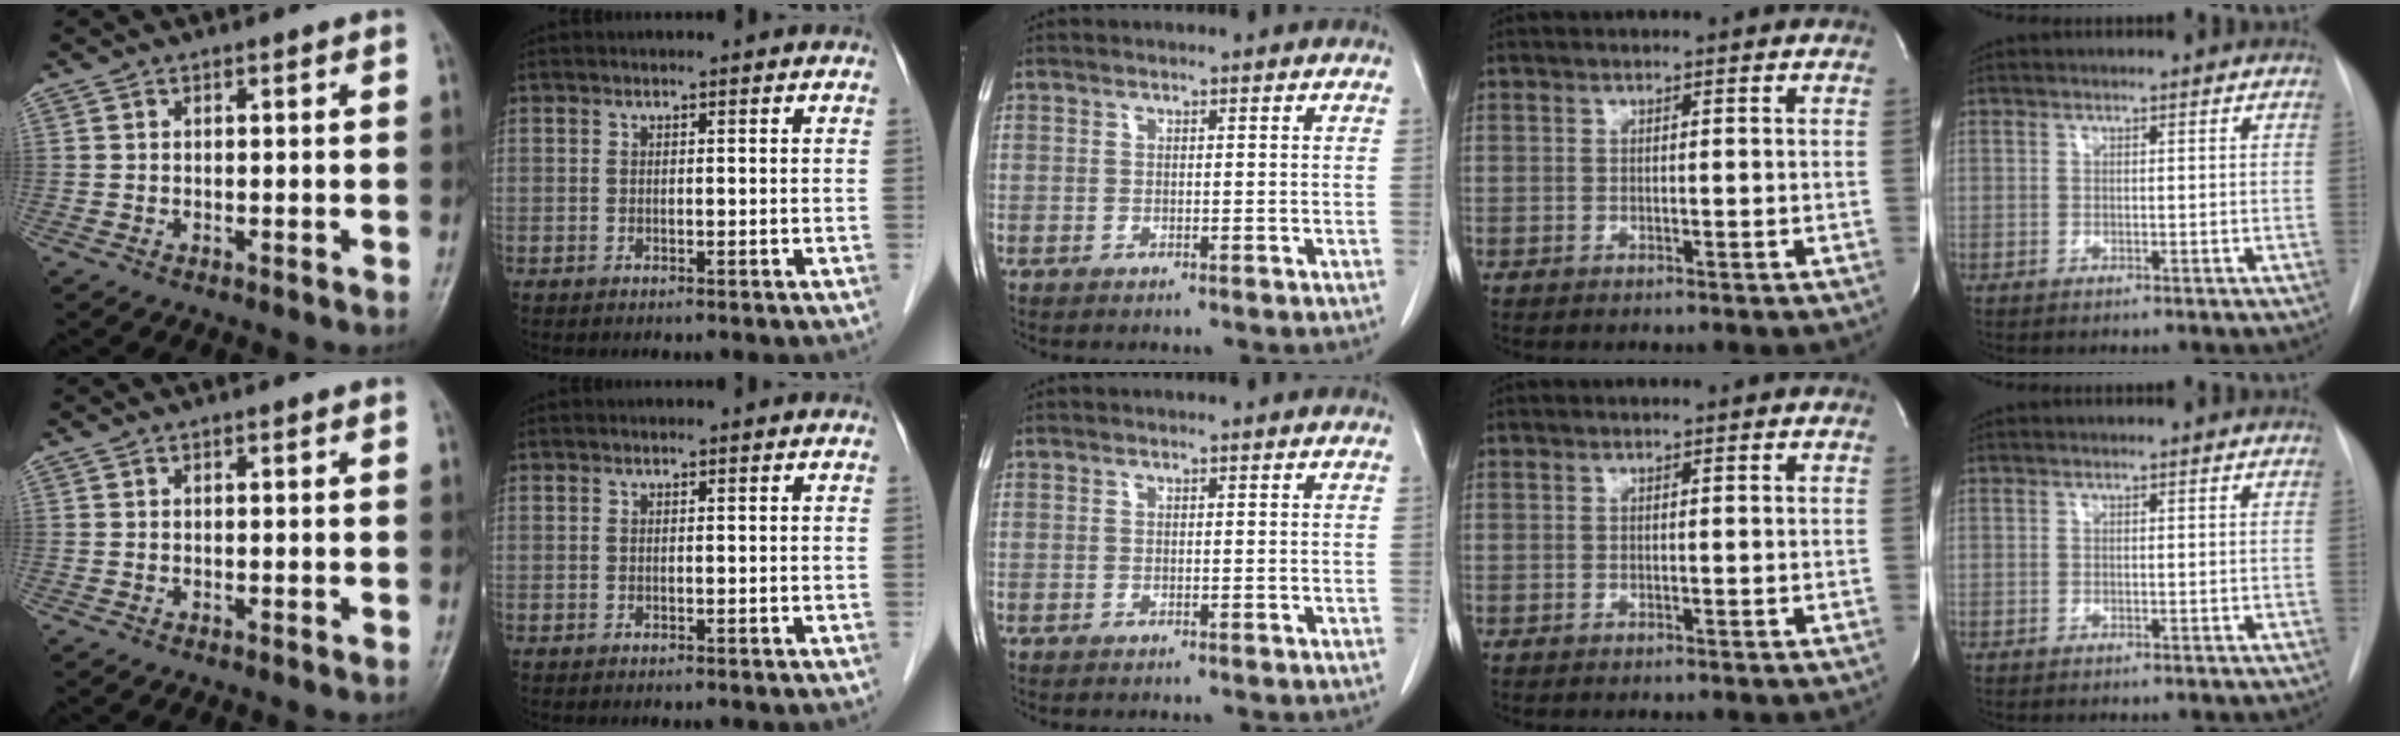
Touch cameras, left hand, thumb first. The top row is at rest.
{}